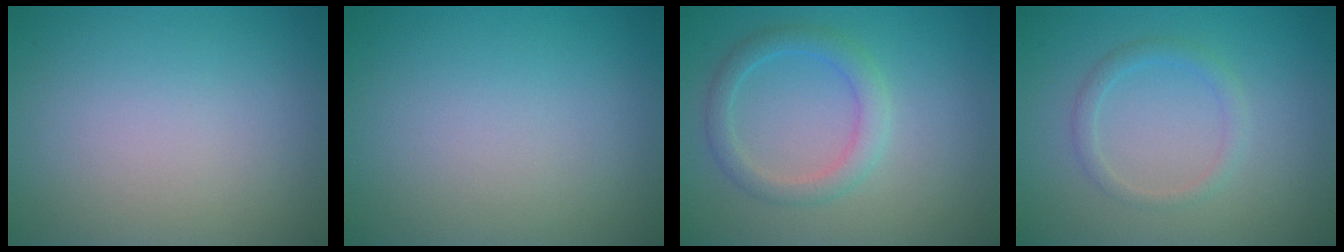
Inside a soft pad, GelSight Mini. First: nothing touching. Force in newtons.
{"total": 0.0}
{"total": 2.7, "press": 2.7, "slide": 0.1}
{"total": 1.6, "press": 1.6, "slide": 0.0}